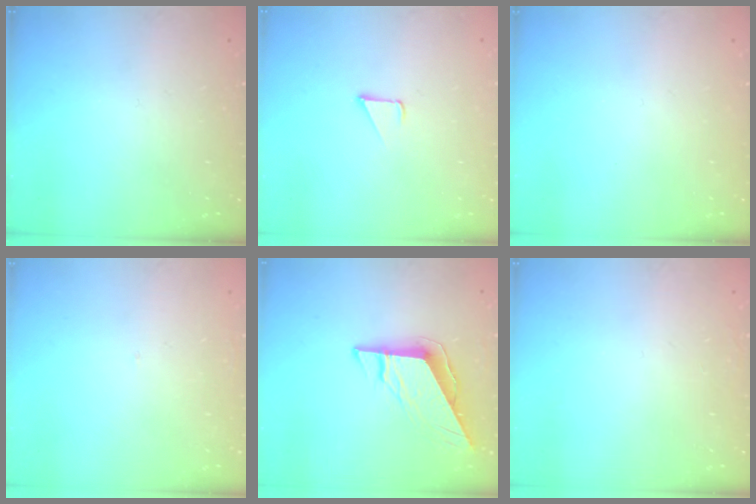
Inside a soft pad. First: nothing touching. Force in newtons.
{"total": 2.3, "press": 2.3, "slide": 0.2}
{"total": 0.0}
{"total": 1.7, "press": 1.6, "slide": 0.1}
{"total": 9.1, "press": 9.1, "slide": 0.3}
{"total": 1.5, "press": 1.5, "slide": 0.1}